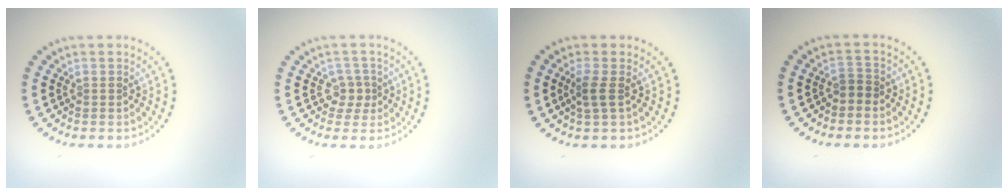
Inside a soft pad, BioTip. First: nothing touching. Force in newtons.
{"total": 1.7, "press": 1.3, "slide": 1.1}
{"total": 1.5, "press": 1.3, "slide": 0.9}
{"total": 1.3, "press": 1.0, "slide": 0.9}